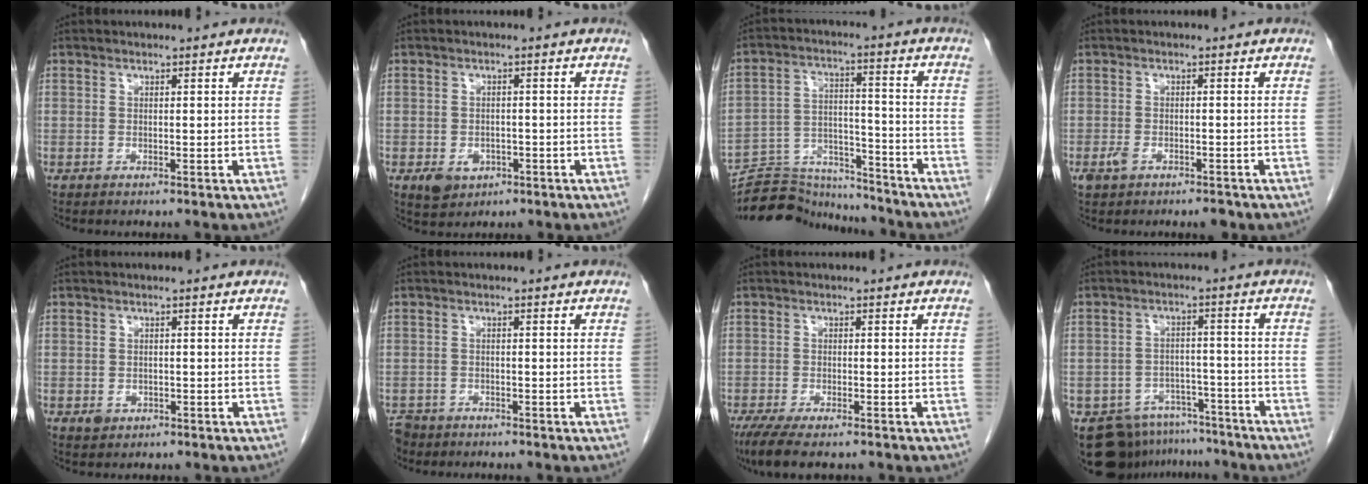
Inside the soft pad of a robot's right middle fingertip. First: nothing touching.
{"total": 3.4, "force": [-1.6, 2.4, 1.9], "torque": [-0.034, -0.002, -0.016]}
{"total": 14.8, "force": [-14.6, 2.6, 1.2], "torque": [-0.020, 0.038, -0.228]}
{"total": 3.1, "force": [-1.9, 1.5, 2.1], "torque": [-0.038, -0.002, -0.025]}
{"total": 1.6, "force": [-0.5, 1.3, 0.7], "torque": [-0.009, 0.002, -0.002]}
{"total": 3.7, "force": [-3.1, 1.9, 0.3], "torque": [-0.007, -0.004, -0.057]}
{"total": 6.4, "force": [-4.6, 1.6, 4.0], "torque": [-0.070, -0.016, -0.076]}
{"total": 11.4, "force": [-9.7, 5.7, 1.7], "torque": [-0.023, 0.020, -0.132]}